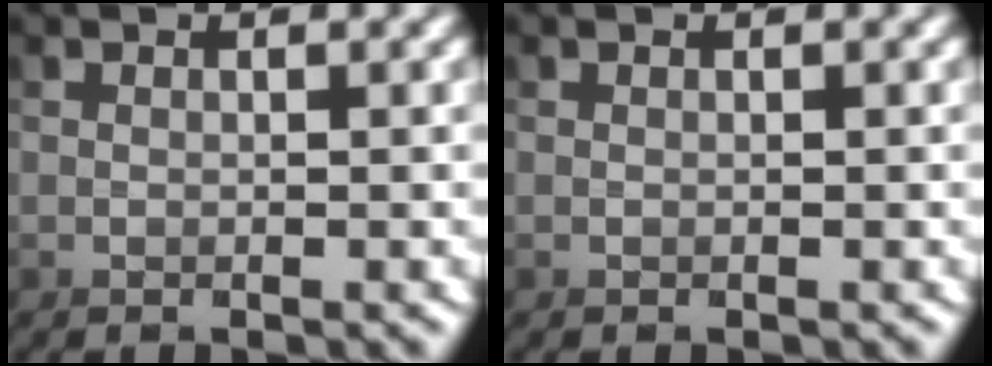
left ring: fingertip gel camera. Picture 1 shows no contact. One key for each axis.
{"total": 0.0}